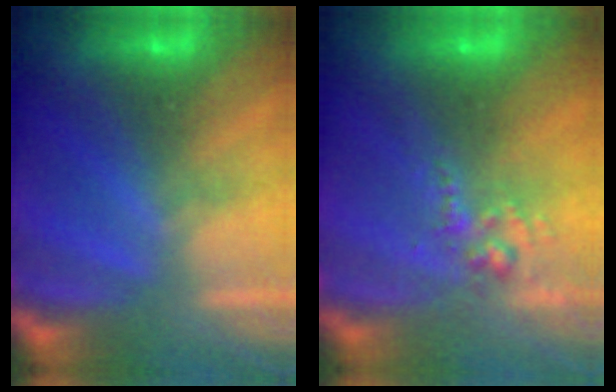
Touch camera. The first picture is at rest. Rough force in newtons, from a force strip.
{"total": 2.5}